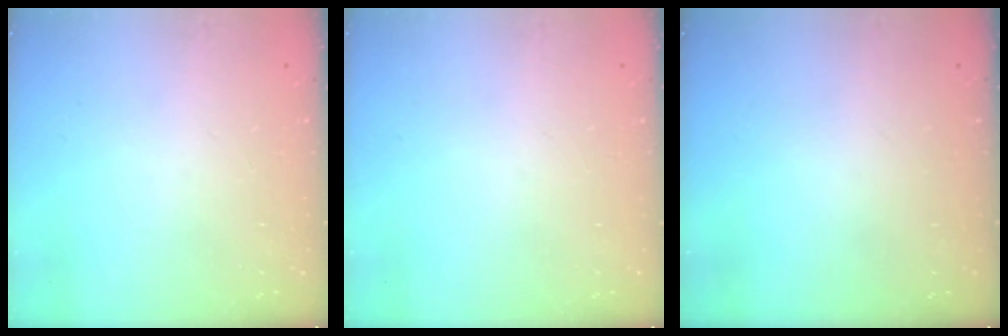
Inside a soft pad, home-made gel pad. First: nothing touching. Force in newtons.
{"total": 0.0}
{"total": 0.0}